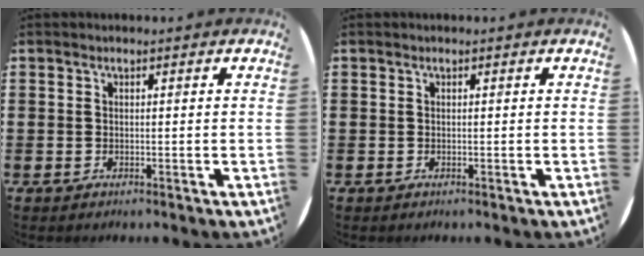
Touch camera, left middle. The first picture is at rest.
{"total": 0.0}